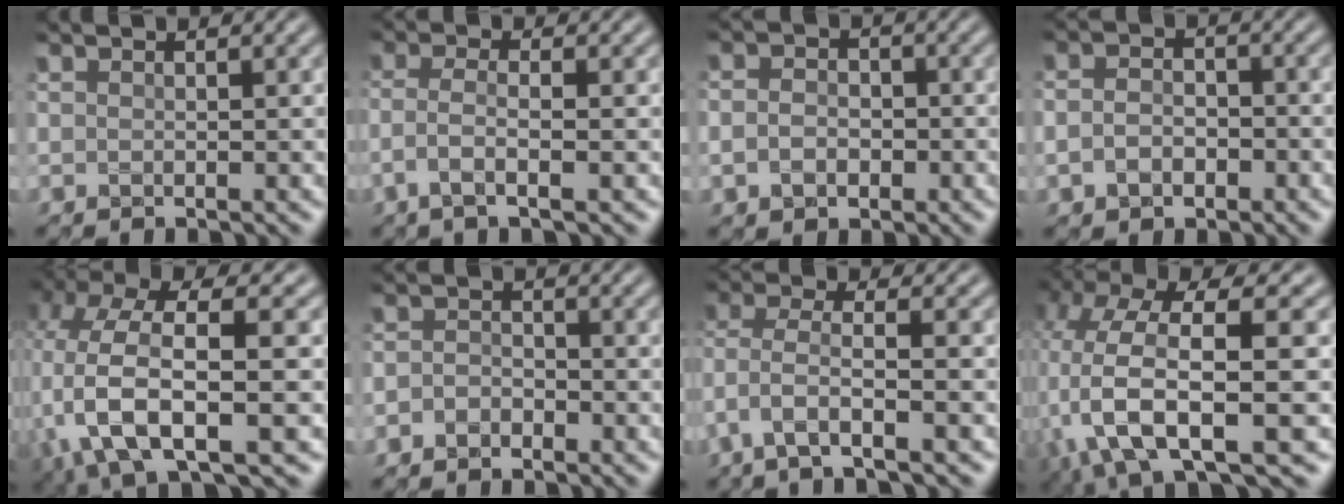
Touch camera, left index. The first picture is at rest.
{"total": 2.9, "force": [-0.9, 0.8, 2.6], "torque": [-0.051, 0.000, -0.028]}
{"total": 2.6, "force": [-0.6, 2.0, 1.5], "torque": [-0.026, -0.001, -0.019]}
{"total": 2.7, "force": [-0.9, 1.9, 1.7], "torque": [-0.034, -0.001, -0.022]}
{"total": 9.2, "force": [-1.7, 4.1, 8.0], "torque": [-0.166, -0.002, -0.032]}
{"total": 1.6, "force": [-0.9, 1.1, 0.7], "torque": [-0.013, 0.002, -0.021]}
{"total": 4.0, "force": [-2.3, 1.0, 3.2], "torque": [-0.074, -0.002, -0.050]}
{"total": 10.2, "force": [-2.0, 4.4, 9.0], "torque": [-0.182, -0.003, -0.034]}